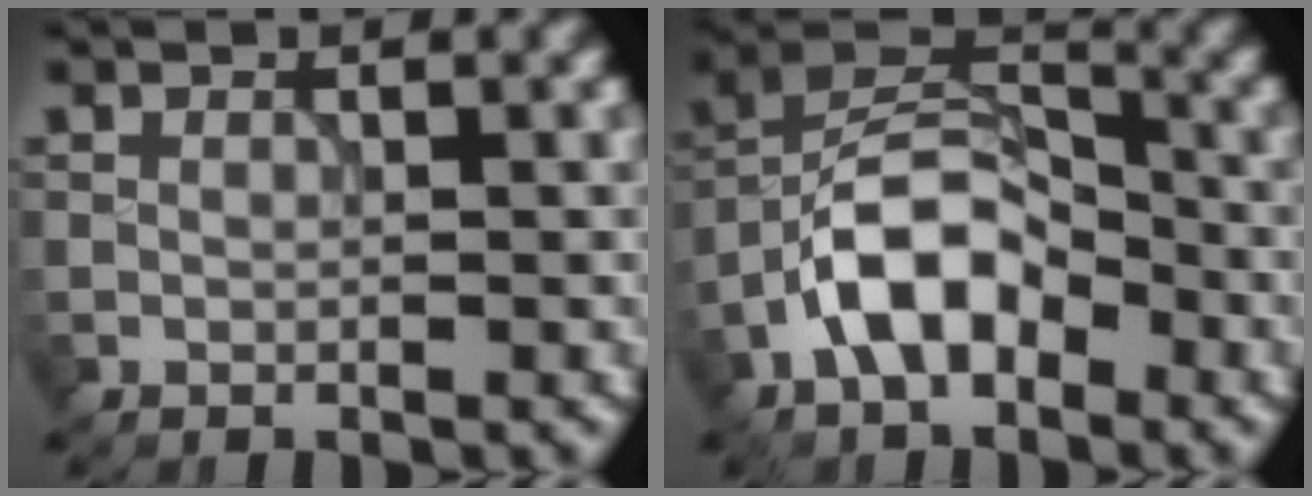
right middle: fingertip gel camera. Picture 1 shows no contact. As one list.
[{"total": 7.3, "force": [-3.4, 4.1, 5.1], "torque": [-0.085, 0.017, -0.071]}]